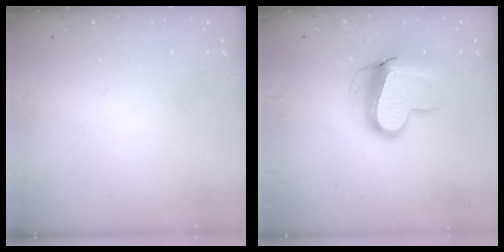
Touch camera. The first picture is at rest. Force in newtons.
{"total": 12.8, "press": 12.7, "slide": 1.4}